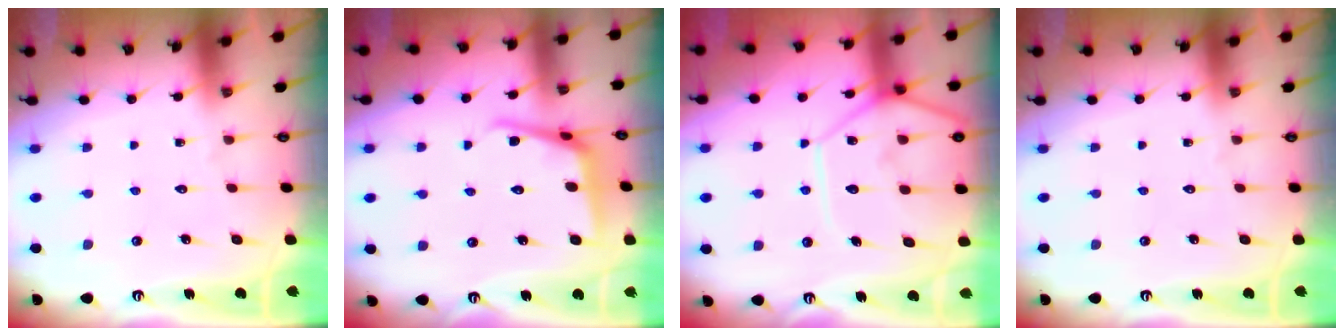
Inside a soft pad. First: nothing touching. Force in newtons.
{"total": 8.6, "press": 8.5, "slide": 0.7}
{"total": 12.6, "press": 12.5, "slide": 1.7}
{"total": 0.0}